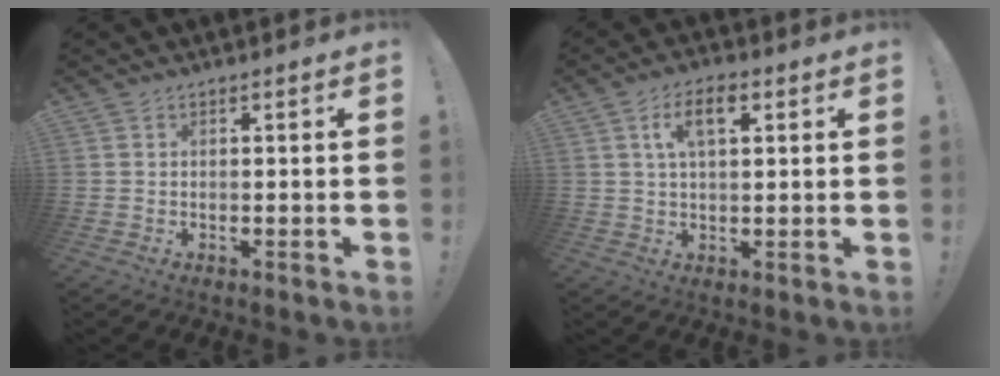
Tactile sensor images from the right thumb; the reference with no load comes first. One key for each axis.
{"total": 7.4, "fx": 2.8, "fy": 3.4, "fz": 5.9, "tx": -0.096, "ty": 0.002, "tz": 0.047}